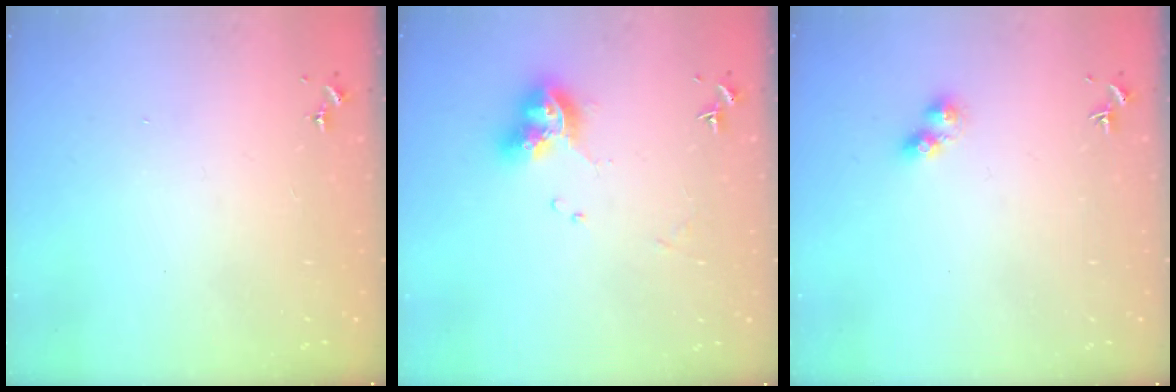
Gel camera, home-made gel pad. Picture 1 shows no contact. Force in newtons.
{"total": 11.3, "press": 11.2, "slide": 1.3}
{"total": 4.0, "press": 3.9, "slide": 0.7}